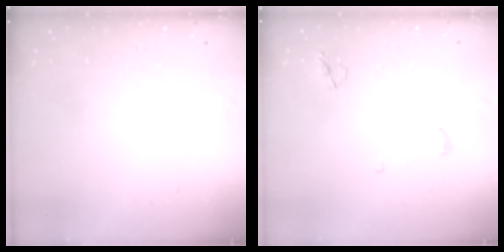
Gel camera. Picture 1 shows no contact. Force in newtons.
{"total": 4.0, "press": 3.9, "slide": 0.3}